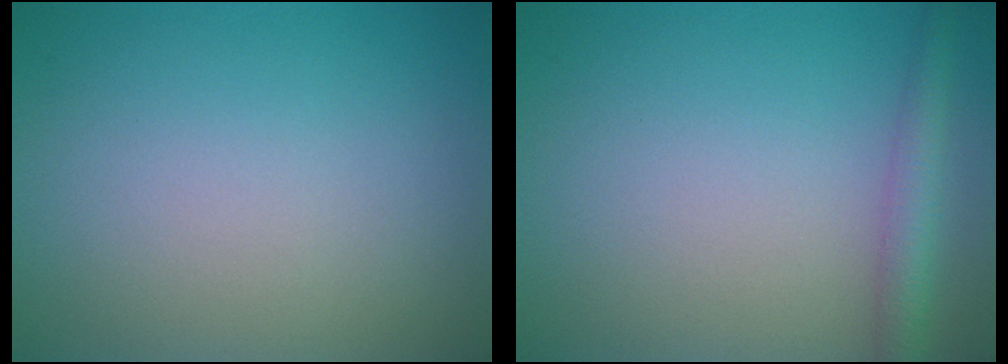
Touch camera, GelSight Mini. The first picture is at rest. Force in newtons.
{"total": 2.6, "press": 2.6, "slide": 0.1}